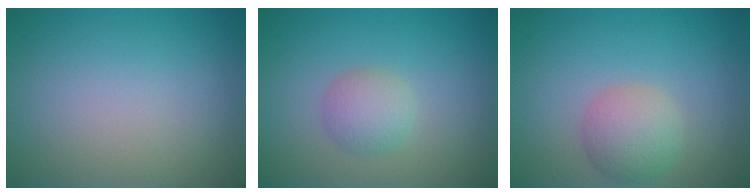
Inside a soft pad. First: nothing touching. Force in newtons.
{"total": 2.3, "press": 2.3, "slide": 0.1}
{"total": 3.4, "press": 3.4, "slide": 0.2}